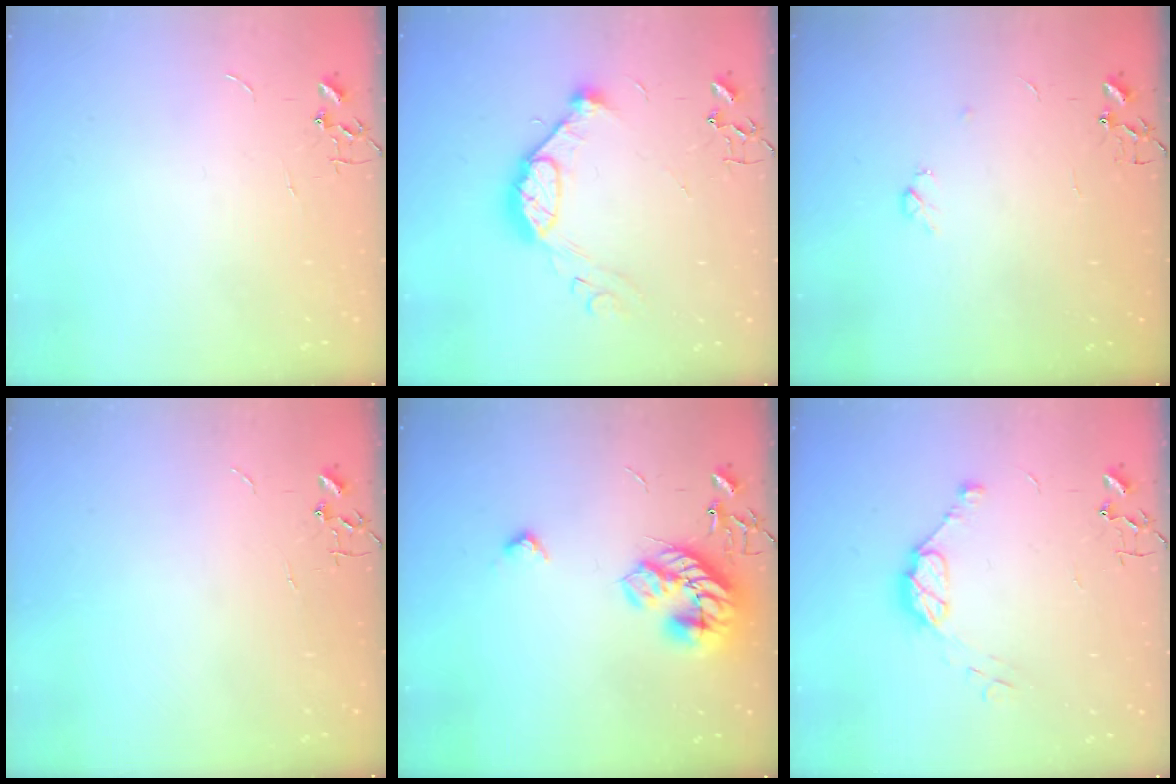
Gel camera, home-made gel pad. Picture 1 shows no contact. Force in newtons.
{"total": 12.9, "press": 12.8, "slide": 1.2}
{"total": 3.7, "press": 3.7, "slide": 0.6}
{"total": 0.0}
{"total": 16.7, "press": 16.7, "slide": 0.6}
{"total": 9.4, "press": 9.4, "slide": 0.6}